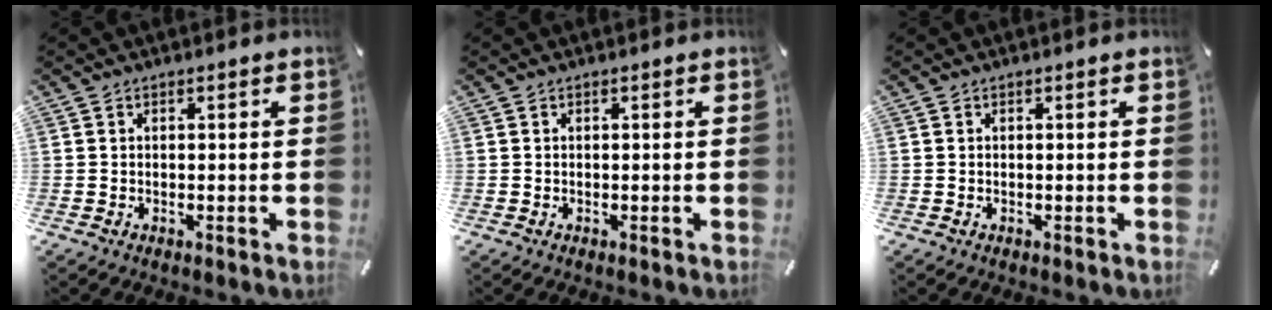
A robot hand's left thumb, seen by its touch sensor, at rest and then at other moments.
{"total": 0.0}
{"total": 0.0}